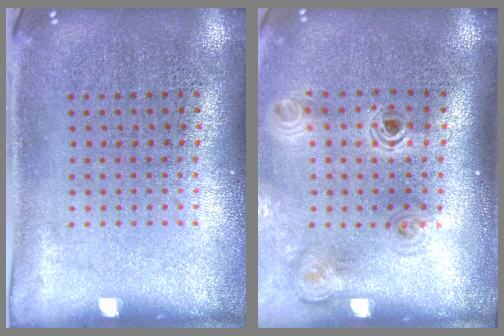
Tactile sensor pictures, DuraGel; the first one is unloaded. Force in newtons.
{"total": 1.2, "press": 1.2, "slide": 0.3}